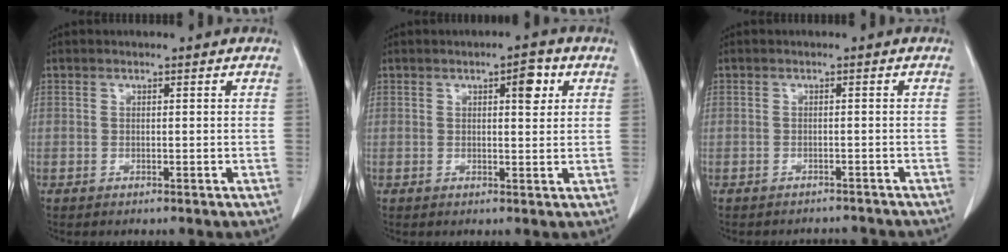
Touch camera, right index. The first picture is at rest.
{"total": 3.6, "force": [1.4, 1.1, 3.1], "torque": [-0.043, 0.003, 0.019]}
{"total": 4.0, "force": [-3.7, 1.6, -0.2], "torque": [0.004, 0.001, -0.045]}